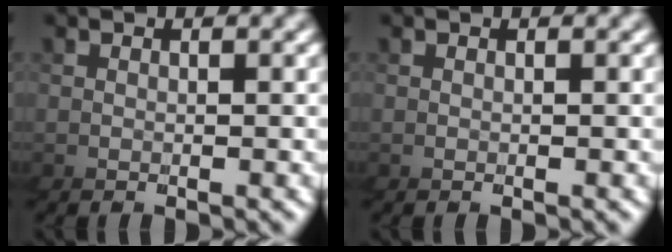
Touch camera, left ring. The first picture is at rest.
{"total": 0.0}